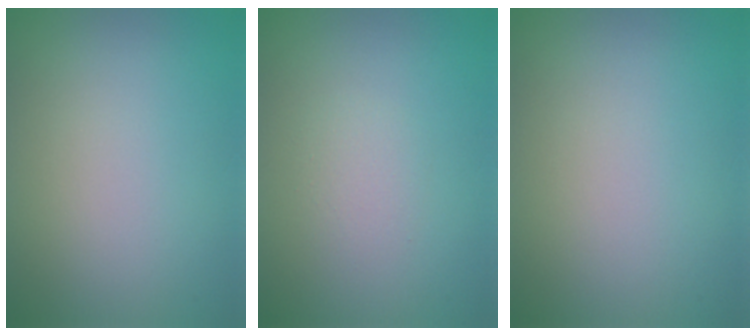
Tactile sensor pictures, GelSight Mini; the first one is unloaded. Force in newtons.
{"total": 1.2, "press": 1.2, "slide": 0.0}
{"total": 0.0}